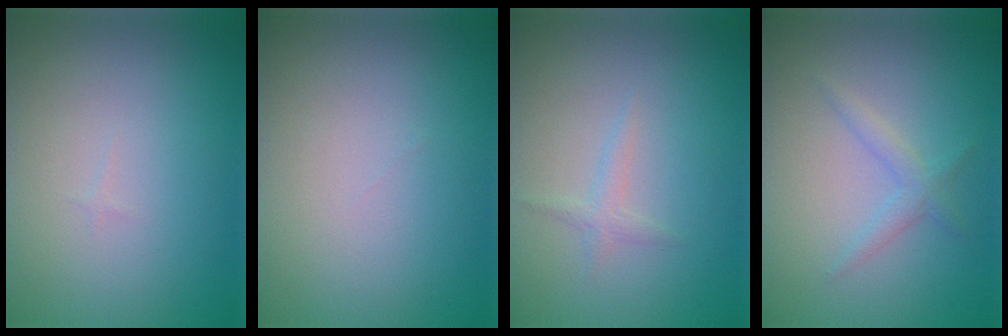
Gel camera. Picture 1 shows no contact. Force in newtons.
{"total": 0.0}
{"total": 1.0, "press": 1.0, "slide": 0.1}
{"total": 1.4, "press": 1.4, "slide": 0.0}